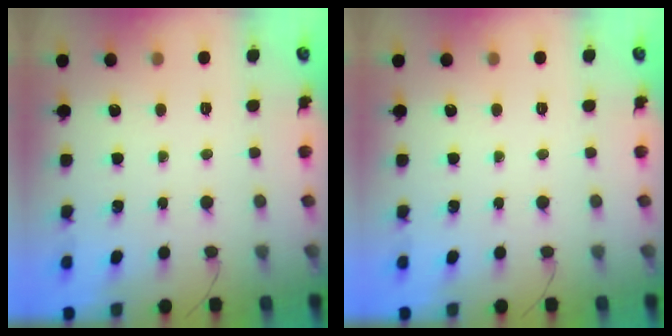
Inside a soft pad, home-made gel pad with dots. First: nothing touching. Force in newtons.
{"total": 0.0}